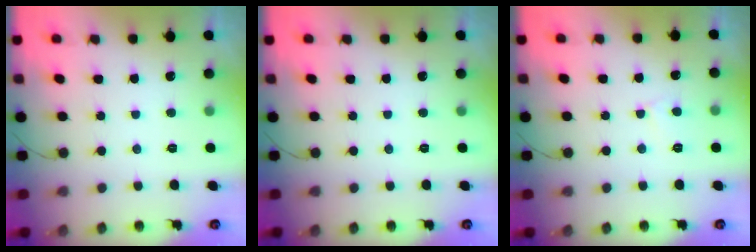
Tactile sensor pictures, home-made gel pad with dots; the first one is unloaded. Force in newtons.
{"total": 0.0}
{"total": 3.1, "press": 3.1, "slide": 0.3}